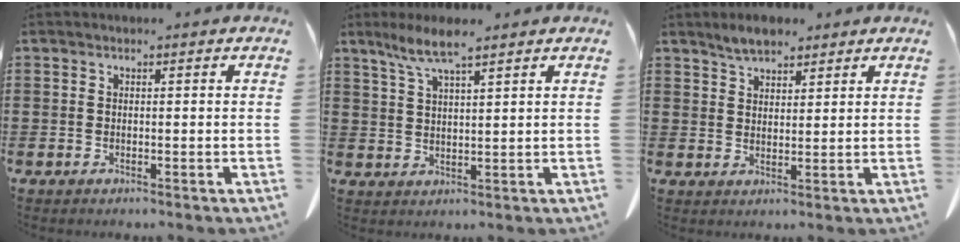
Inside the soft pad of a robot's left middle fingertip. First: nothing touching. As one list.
[{"total": 5.7, "force": [4.0, 0.7, 4.1], "torque": [-0.089, -0.002, 0.070]}, {"total": 4.0, "force": [3.5, 1.5, 1.5], "torque": [-0.029, -0.002, 0.063]}]